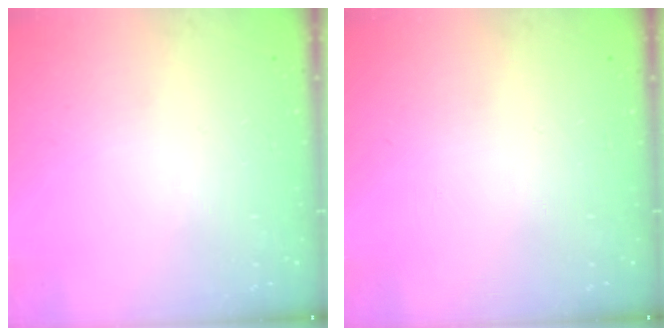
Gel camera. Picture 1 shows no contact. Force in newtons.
{"total": 0.0}